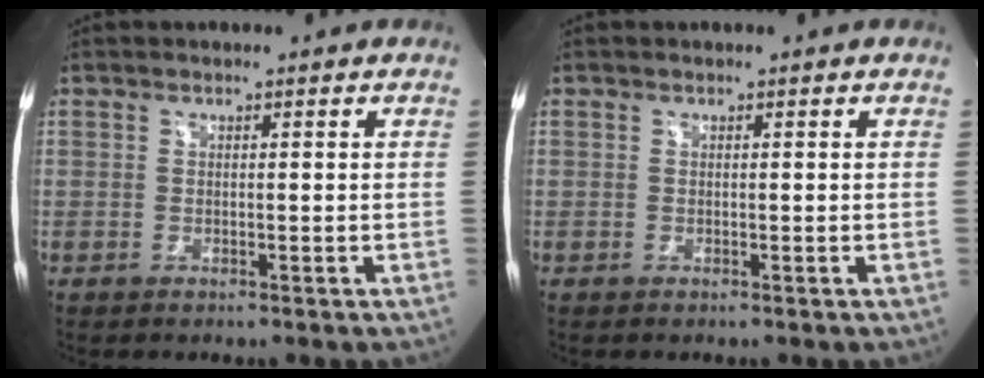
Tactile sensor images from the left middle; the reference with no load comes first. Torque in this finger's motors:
{"motor_torque": [-0.01, 0.02, -0.04, 0.00]}